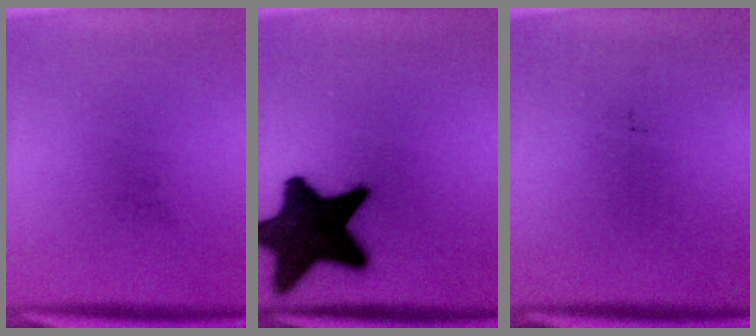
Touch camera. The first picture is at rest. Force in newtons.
{"total": 19.7}
{"total": 0.0}